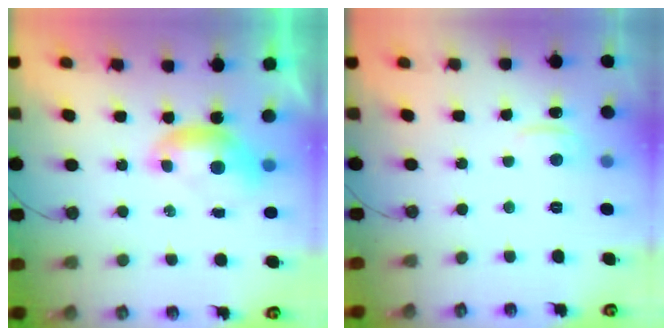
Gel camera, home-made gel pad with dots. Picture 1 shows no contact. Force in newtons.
{"total": 2.0, "press": 1.9, "slide": 0.4}